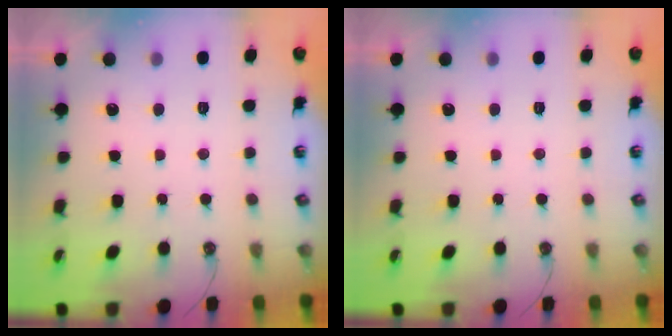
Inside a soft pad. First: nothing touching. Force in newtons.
{"total": 0.0}